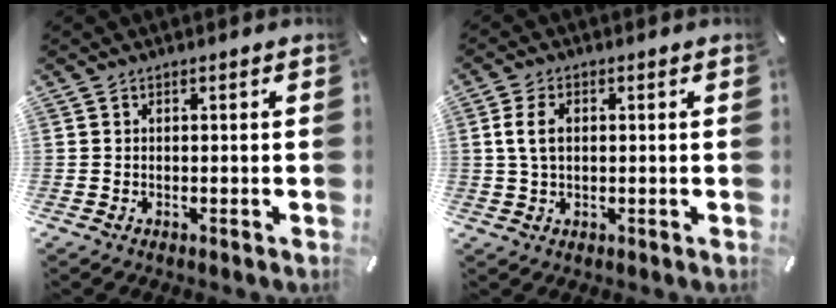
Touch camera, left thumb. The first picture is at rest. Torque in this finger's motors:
{"motor_torque": [0.49, 0.54, 0.31, -0.19, 0.15]}